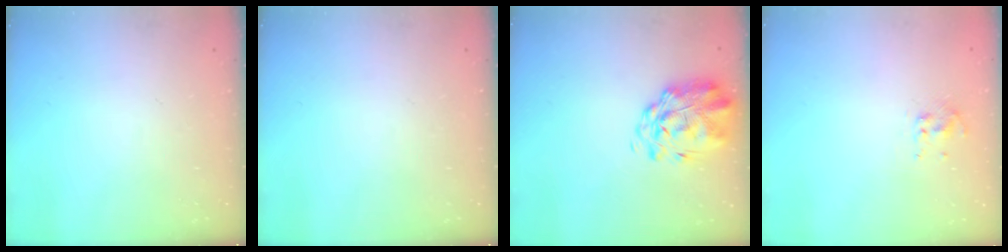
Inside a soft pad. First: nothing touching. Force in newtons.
{"total": 0.0}
{"total": 3.2, "press": 2.6, "slide": 1.8}
{"total": 3.4, "press": 3.3, "slide": 1.0}